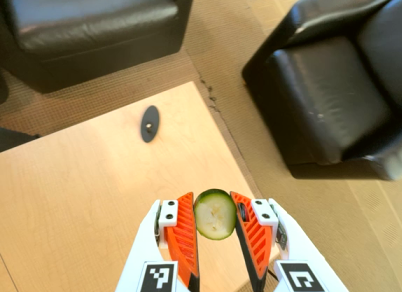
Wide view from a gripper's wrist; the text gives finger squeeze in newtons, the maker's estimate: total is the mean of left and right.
{"total": 9.5, "left": 9.6, "right": 9.5}